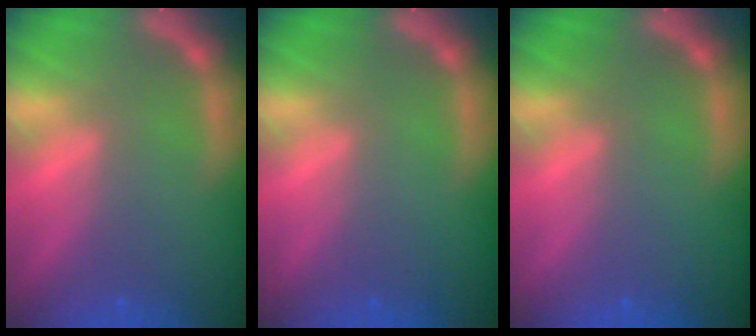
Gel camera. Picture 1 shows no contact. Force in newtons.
{"total": 0.0}
{"total": 0.0}